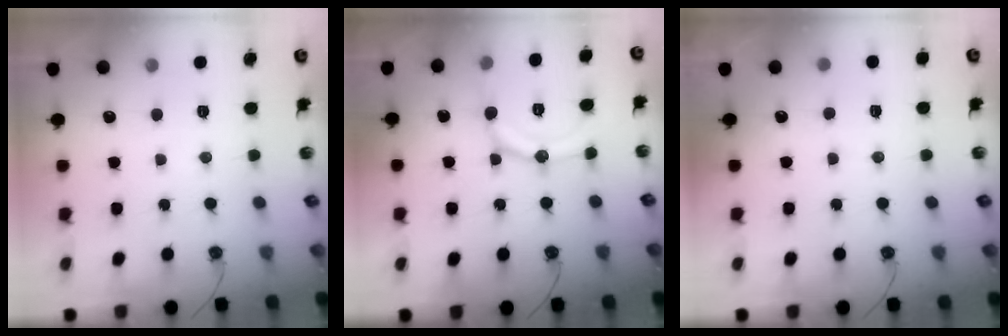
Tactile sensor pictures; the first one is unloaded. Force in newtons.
{"total": 11.4, "press": 11.3, "slide": 1.0}
{"total": 3.6, "press": 3.5, "slide": 0.3}